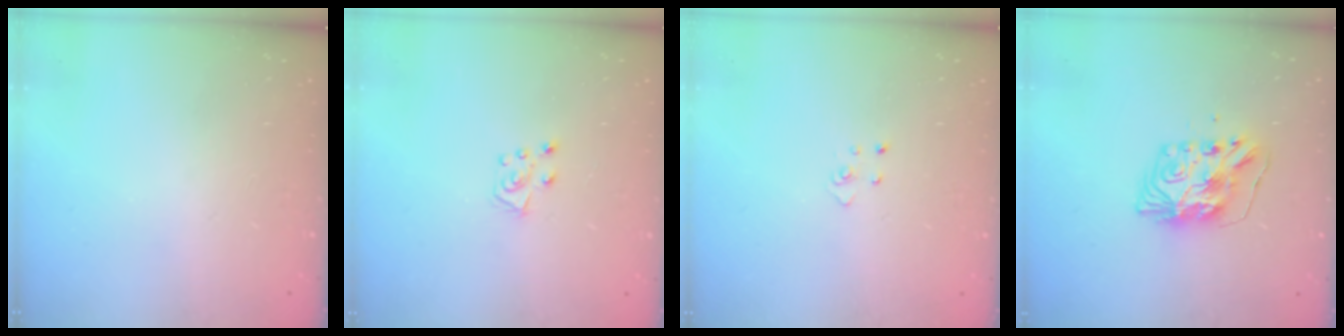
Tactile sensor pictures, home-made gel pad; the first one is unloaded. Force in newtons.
{"total": 5.0, "press": 4.9, "slide": 0.4}
{"total": 3.2, "press": 3.2, "slide": 0.2}
{"total": 9.0, "press": 8.9, "slide": 0.7}